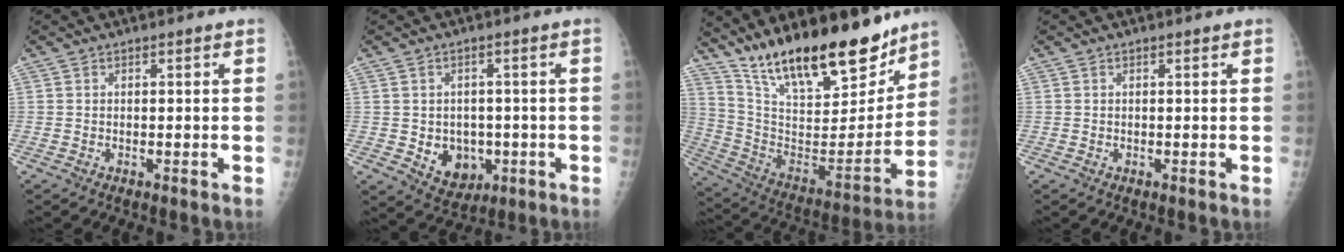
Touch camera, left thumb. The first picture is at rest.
{"total": 7.2, "force": [-1.4, 5.9, 3.9], "torque": [-0.025, 0.001, -0.005]}
{"total": 25.8, "force": [19.3, 8.5, 14.9], "torque": [-0.207, -0.090, 0.328]}
{"total": 0.0}